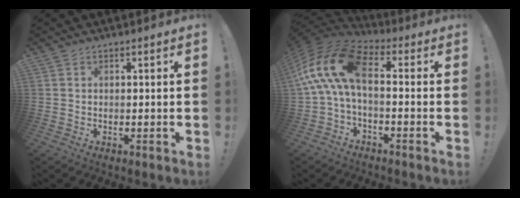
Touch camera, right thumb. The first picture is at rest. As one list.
[{"total": 15.5, "force": [2.2, 7.8, 13.2], "torque": [-0.267, 0.015, 0.048]}]